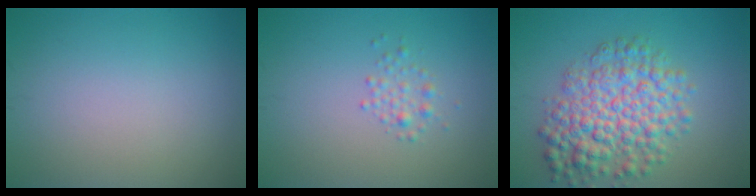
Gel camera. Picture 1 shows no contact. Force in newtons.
{"total": 1.4, "press": 1.4, "slide": 0.1}
{"total": 7.2, "press": 7.2, "slide": 0.2}